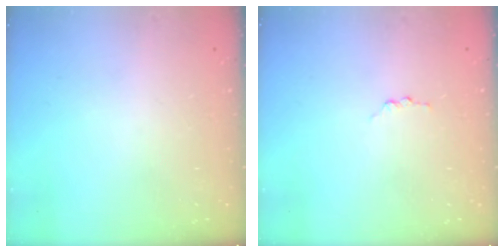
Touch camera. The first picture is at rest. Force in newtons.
{"total": 2.8, "press": 2.8, "slide": 0.3}